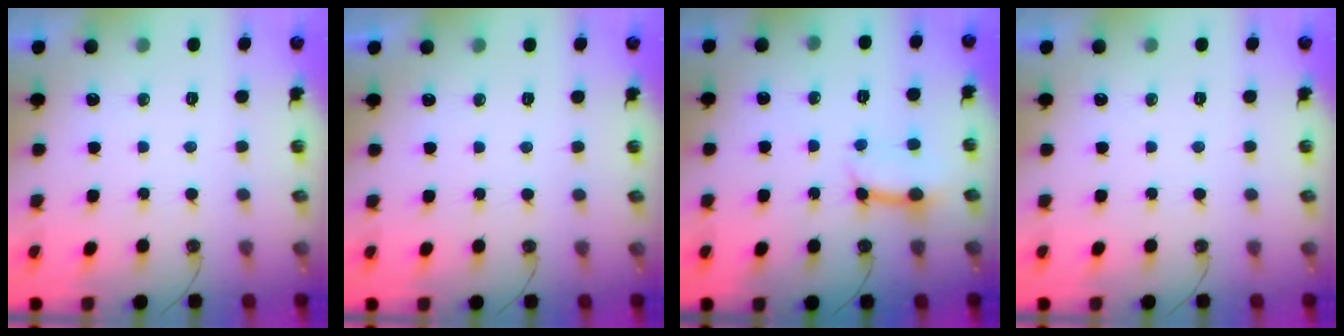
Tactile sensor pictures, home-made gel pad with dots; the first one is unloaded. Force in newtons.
{"total": 0.0}
{"total": 9.9, "press": 9.9, "slide": 1.1}
{"total": 0.0}